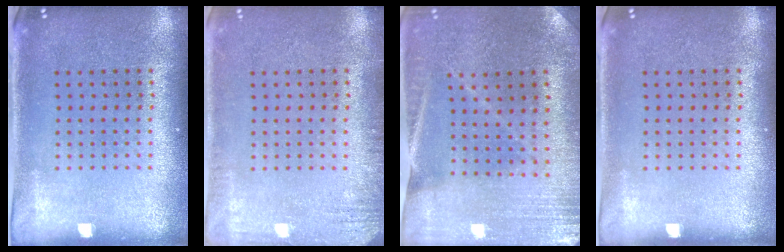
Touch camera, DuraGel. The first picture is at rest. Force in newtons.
{"total": 1.7, "press": 1.7, "slide": 0.2}
{"total": 0.8, "press": 0.8, "slide": 0.1}
{"total": 0.0}